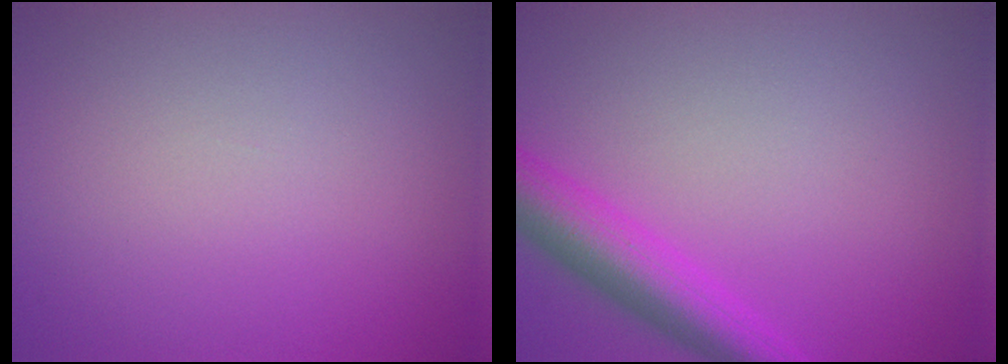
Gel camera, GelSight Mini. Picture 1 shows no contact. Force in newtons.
{"total": 5.0, "press": 4.9, "slide": 0.3}